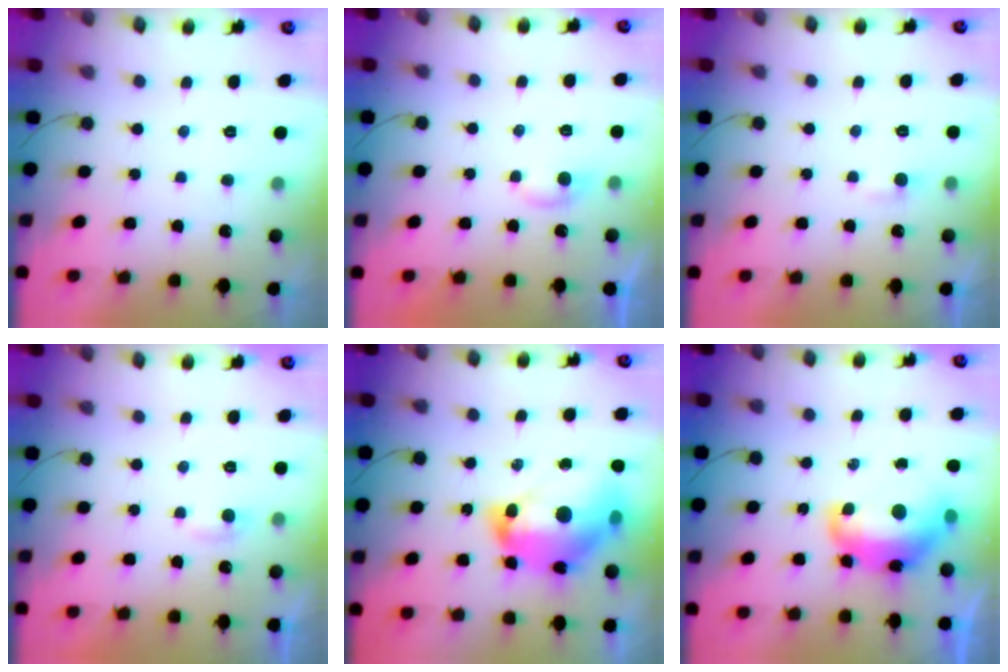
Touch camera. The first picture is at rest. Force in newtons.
{"total": 3.6, "press": 3.6, "slide": 0.5}
{"total": 2.7, "press": 2.7, "slide": 0.3}
{"total": 2.7, "press": 2.7, "slide": 0.2}
{"total": 20.0, "press": 19.9, "slide": 1.4}
{"total": 14.1, "press": 14.0, "slide": 1.6}